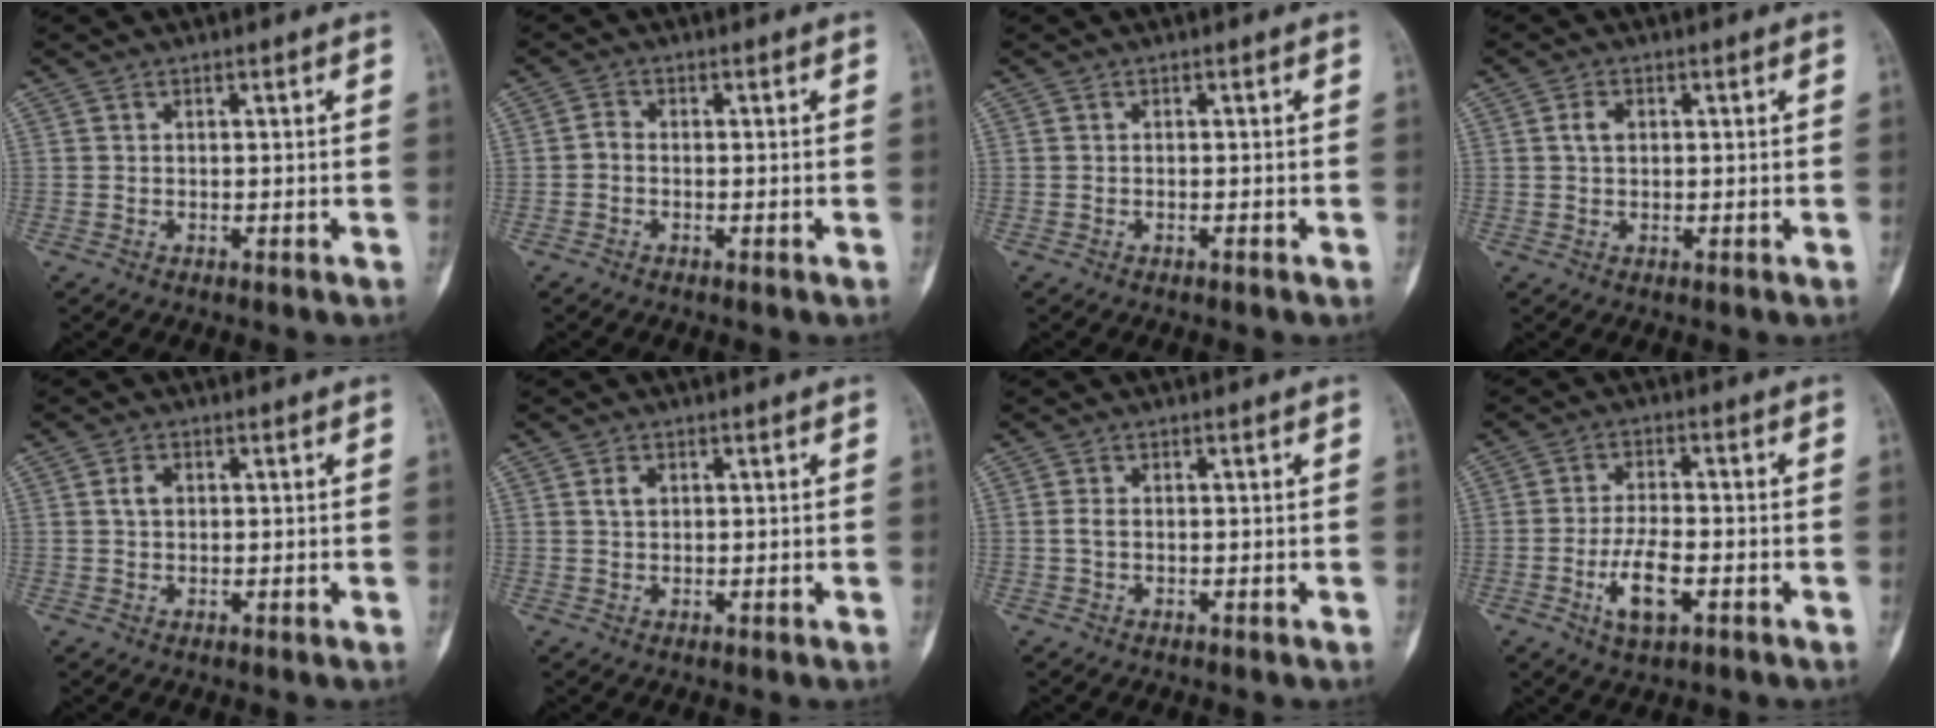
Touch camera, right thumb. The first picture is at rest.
{"total": 1.4, "force": [-0.6, 0.9, 0.9], "torque": [-0.016, 0.003, -0.017]}
{"total": 0.0}
{"total": 2.3, "force": [0.5, 1.5, 1.6], "torque": [-0.029, 0.005, 0.008]}
{"total": 2.4, "force": [0.5, 1.7, 1.6], "torque": [-0.027, 0.005, 0.008]}
{"total": 2.0, "force": [0.7, 1.4, 1.3], "torque": [-0.021, 0.001, 0.012]}
{"total": 1.2, "force": [-0.1, 0.7, 1.0], "torque": [-0.021, 0.000, -0.003]}
{"total": 7.4, "force": [-2.7, 3.0, 6.2], "torque": [-0.116, 0.011, -0.047]}